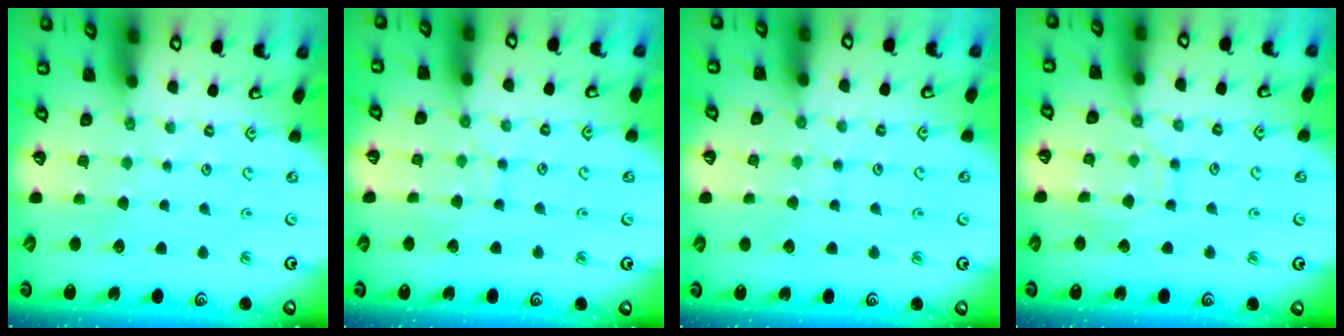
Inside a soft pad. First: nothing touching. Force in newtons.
{"total": 5.1, "press": 5.1, "slide": 0.4}
{"total": 4.4, "press": 4.4, "slide": 0.4}
{"total": 9.2, "press": 9.2, "slide": 0.9}